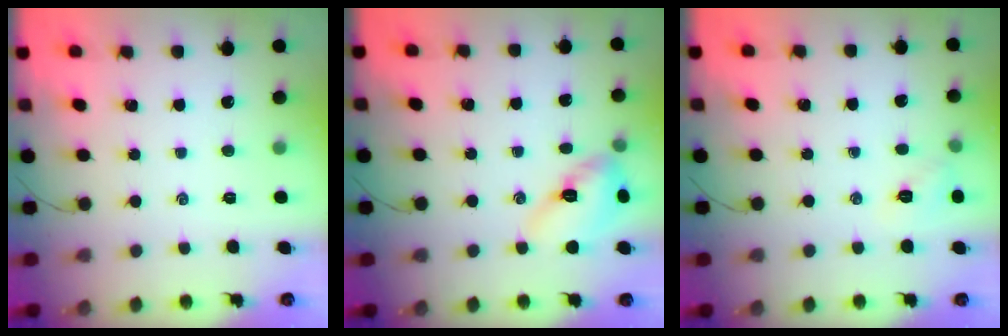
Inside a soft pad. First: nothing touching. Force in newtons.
{"total": 11.2, "press": 11.1, "slide": 1.2}
{"total": 6.3, "press": 6.1, "slide": 1.5}